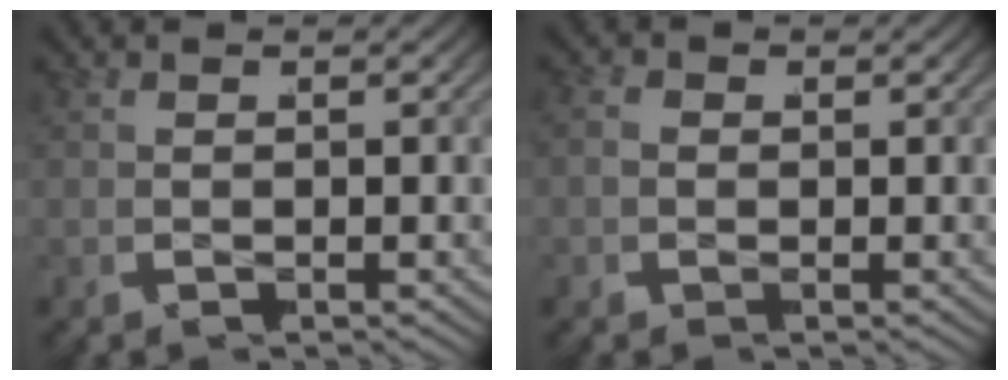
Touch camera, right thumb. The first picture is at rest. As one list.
[{"total": 1.1, "force": [-0.2, 1.0, 0.4], "torque": [-0.011, -0.005, -0.005]}]